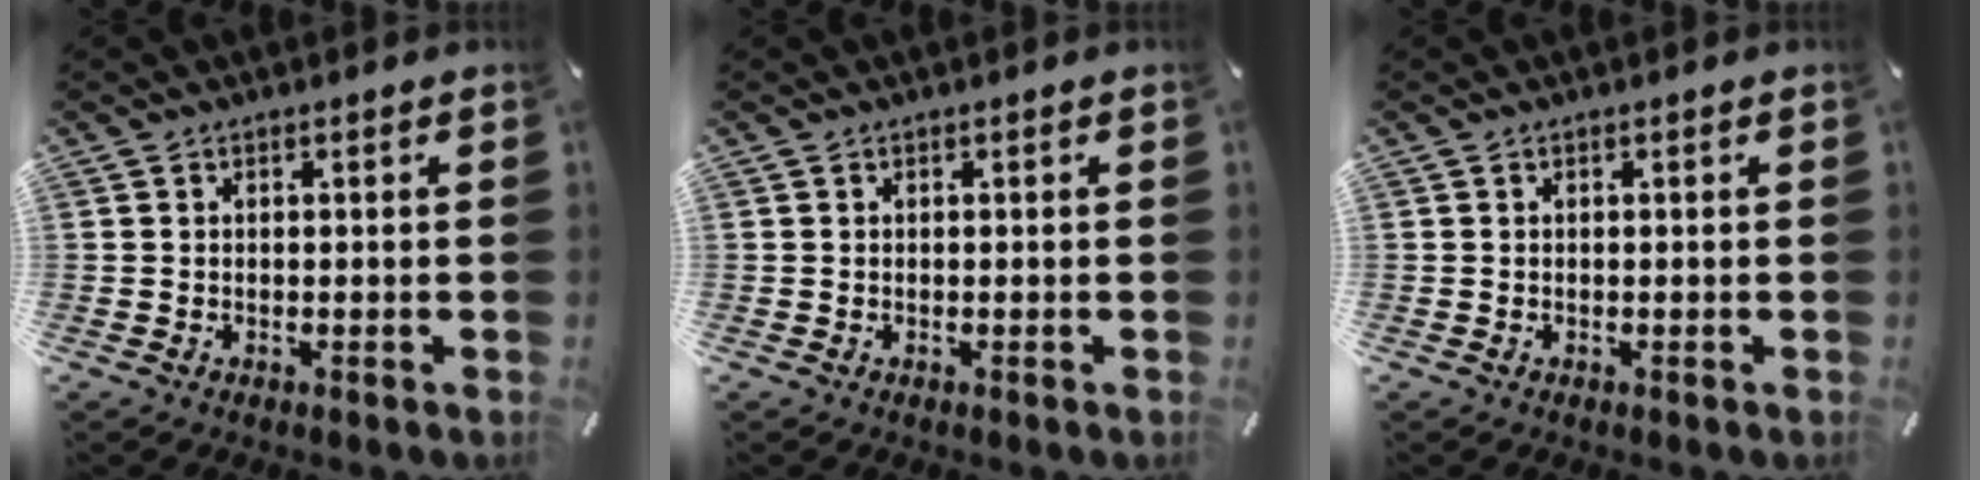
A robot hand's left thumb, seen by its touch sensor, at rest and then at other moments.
{"total": 0.0}
{"total": 0.0}